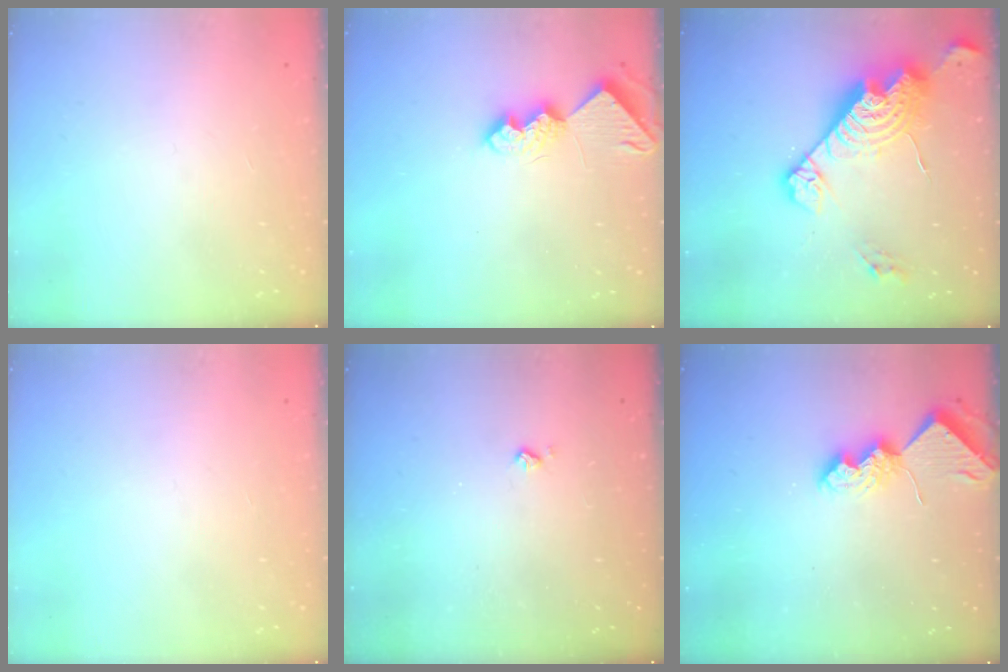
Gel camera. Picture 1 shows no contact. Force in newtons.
{"total": 9.6, "press": 9.6, "slide": 0.6}
{"total": 20.8, "press": 20.7, "slide": 1.7}
{"total": 0.0}
{"total": 2.7, "press": 2.7, "slide": 0.4}
{"total": 7.6, "press": 7.6, "slide": 0.8}